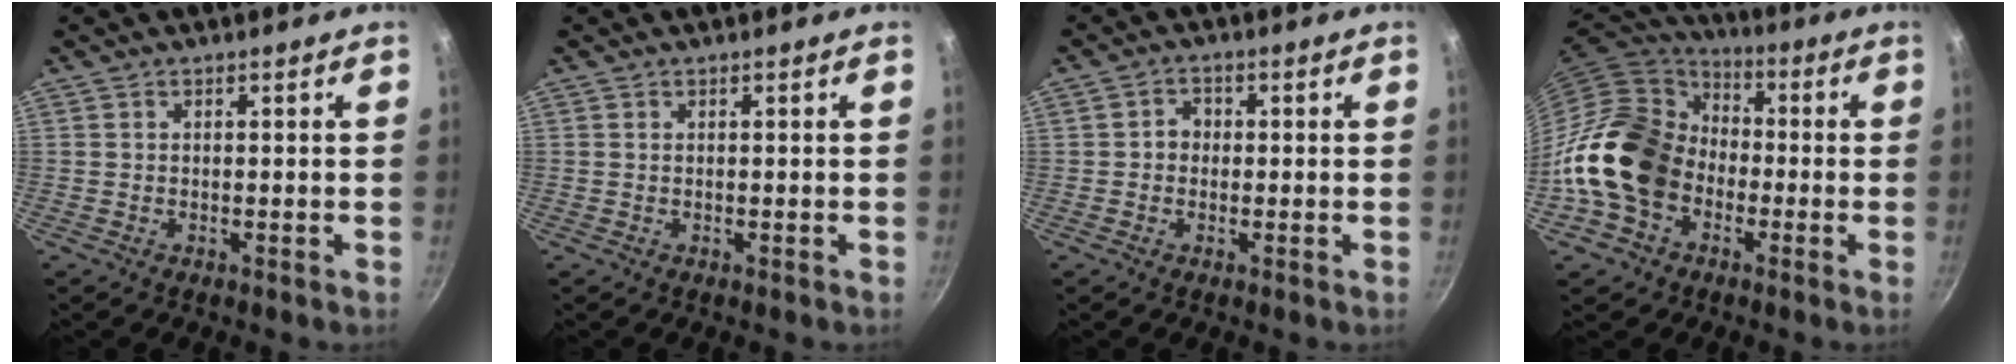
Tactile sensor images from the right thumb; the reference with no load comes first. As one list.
[{"total": 0.0}, {"total": 2.8, "force": [-0.2, 2.5, 1.2], "torque": [-0.001, 0.010, -0.007]}, {"total": 18.3, "force": [-3.7, 14.6, 10.5], "torque": [-0.160, 0.047, -0.075]}]